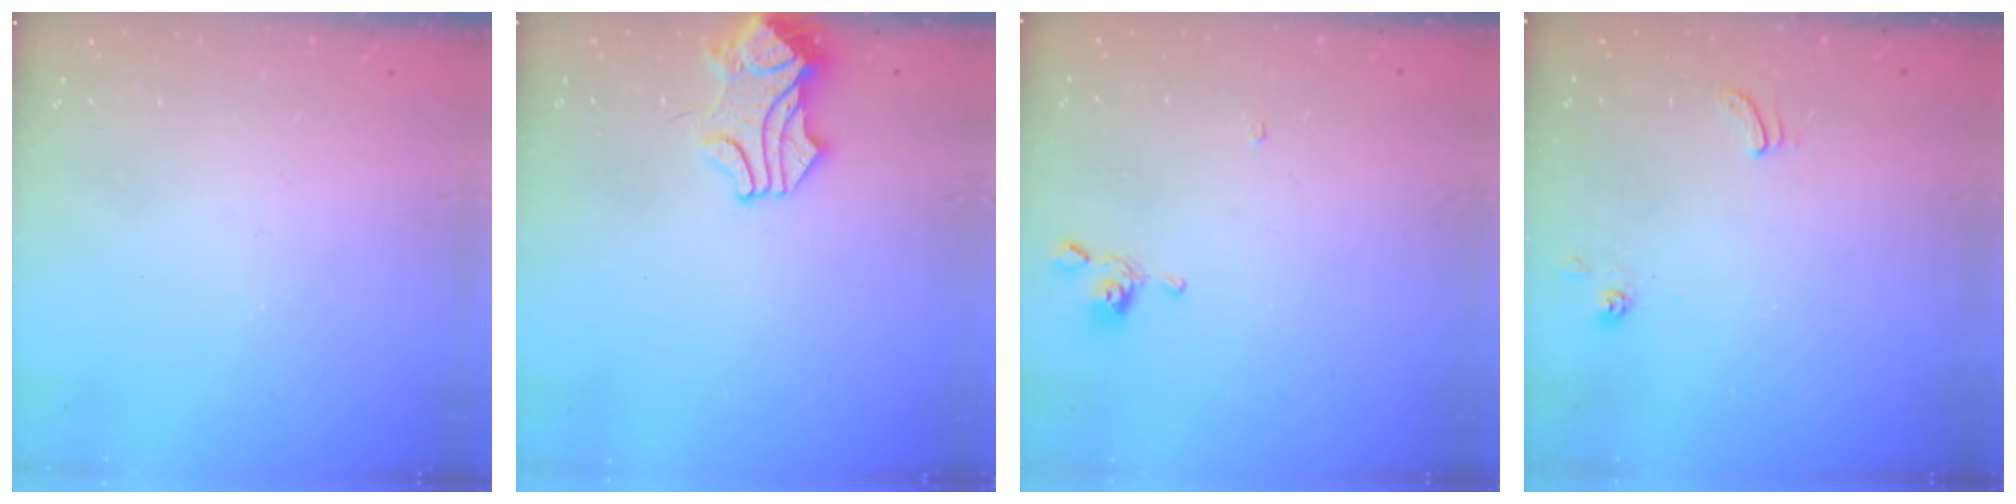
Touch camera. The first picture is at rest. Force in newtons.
{"total": 1.7, "press": 1.5, "slide": 0.8}
{"total": 2.2, "press": 2.2, "slide": 0.3}
{"total": 2.3, "press": 2.3, "slide": 0.4}